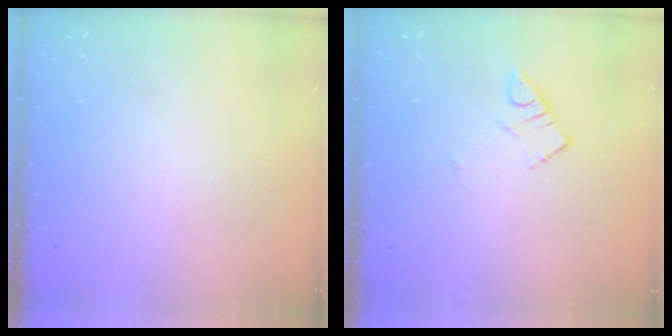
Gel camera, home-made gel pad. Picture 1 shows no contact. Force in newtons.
{"total": 3.1, "press": 3.0, "slide": 0.4}